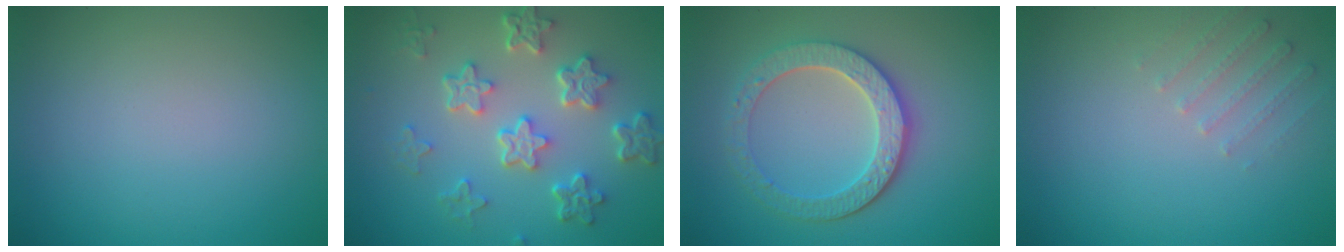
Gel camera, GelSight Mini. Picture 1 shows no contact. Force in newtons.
{"total": 5.7, "press": 4.4, "slide": 3.7}
{"total": 4.4, "press": 4.0, "slide": 2.0}
{"total": 1.6, "press": 1.6, "slide": 0.4}